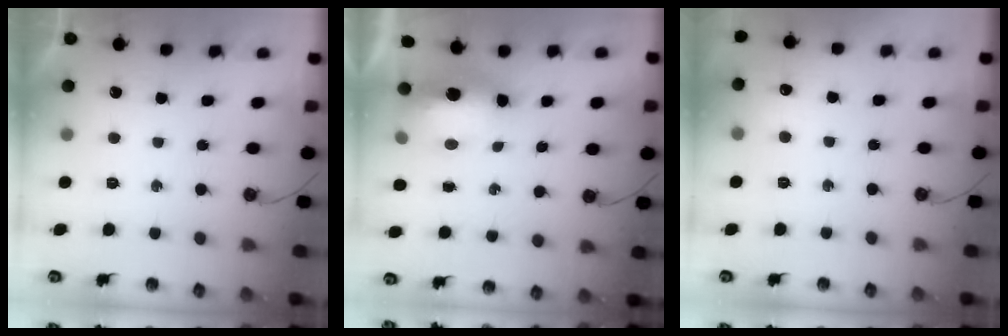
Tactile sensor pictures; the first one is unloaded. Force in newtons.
{"total": 7.6, "press": 7.5, "slide": 1.1}
{"total": 4.1, "press": 4.0, "slide": 0.7}